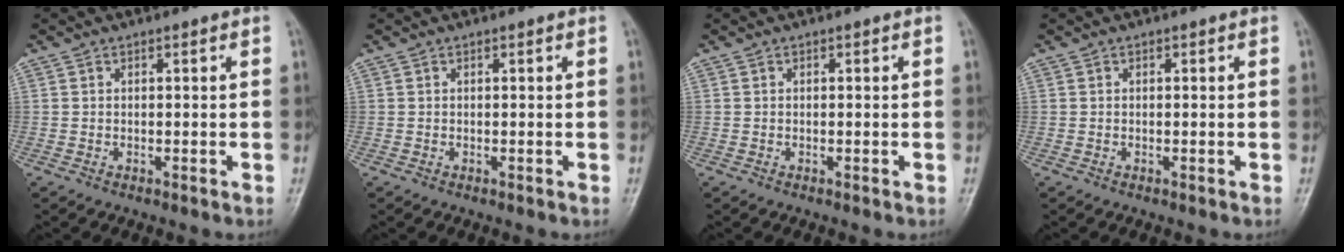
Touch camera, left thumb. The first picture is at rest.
{"total": 0.0}
{"total": 0.0}
{"total": 0.0}